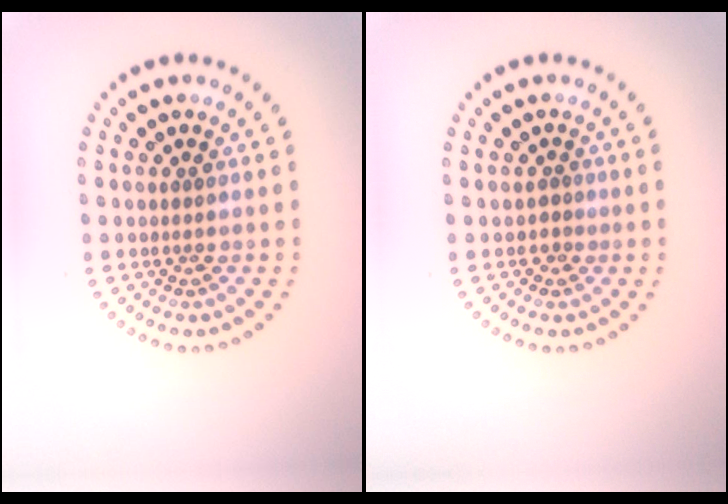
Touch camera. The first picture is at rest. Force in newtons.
{"total": 0.6, "press": 0.2, "slide": 0.5}